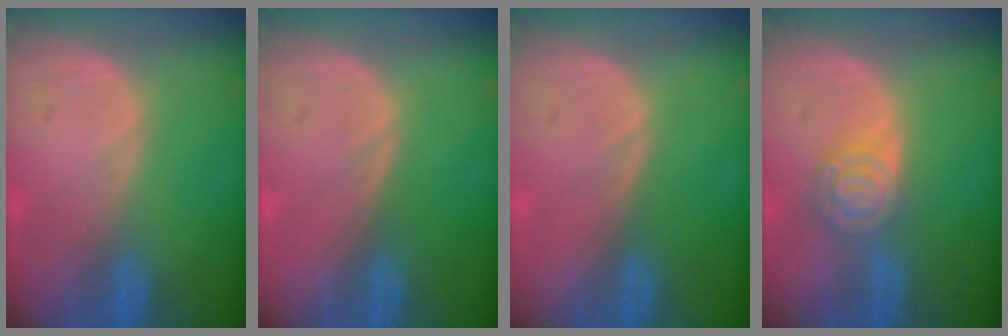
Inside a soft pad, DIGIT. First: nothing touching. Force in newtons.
{"total": 0.0}
{"total": 0.0}
{"total": 5.4, "press": 4.8, "slide": 2.5}